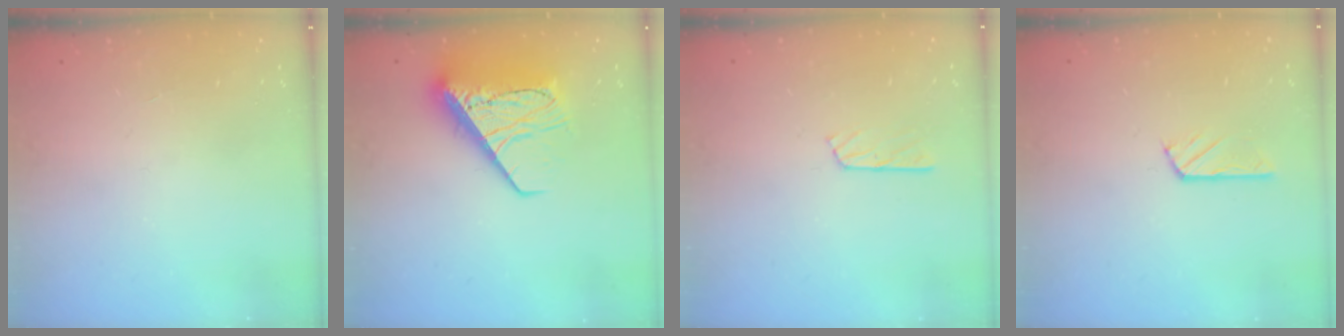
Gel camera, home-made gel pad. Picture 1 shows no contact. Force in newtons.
{"total": 11.6, "press": 11.5, "slide": 1.6}
{"total": 3.2, "press": 3.2, "slide": 0.4}
{"total": 3.0, "press": 3.0, "slide": 0.4}